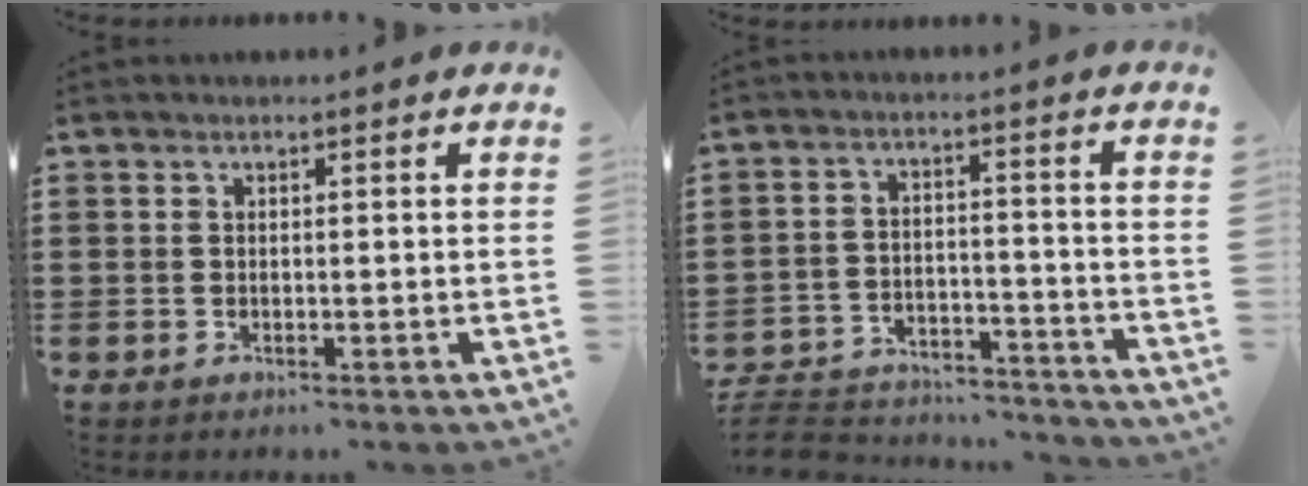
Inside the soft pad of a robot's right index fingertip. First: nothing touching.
{"total": 6.6, "force": [-6.5, 0.9, 1.2], "torque": [-0.035, 0.007, -0.130]}